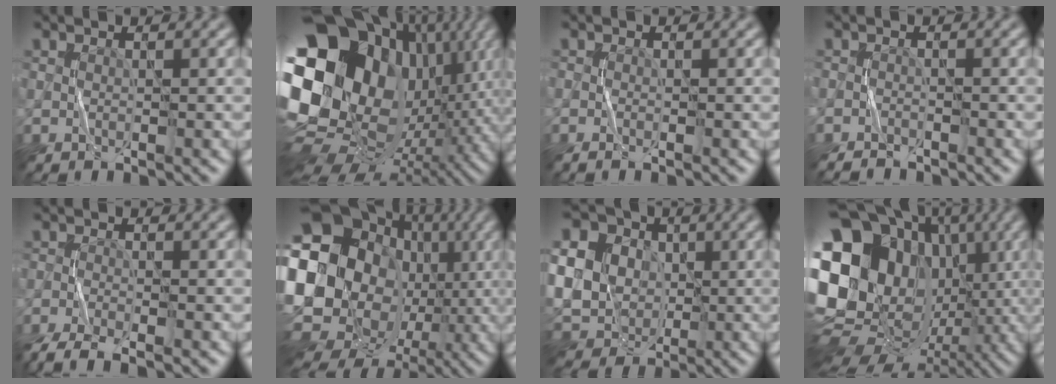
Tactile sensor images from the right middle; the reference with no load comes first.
{"total": 21.7, "force": [2.3, 16.3, 14.2], "torque": [-0.289, -0.020, 0.027]}
{"total": 0.8, "force": [-0.5, 0.2, 0.5], "torque": [-0.011, -0.001, -0.011]}
{"total": 1.8, "force": [-1.7, 0.5, 0.3], "torque": [-0.005, 0.000, -0.034]}
{"total": 4.3, "force": [-3.5, 0.9, 2.4], "torque": [-0.049, -0.012, -0.076]}
{"total": 22.2, "force": [-1.4, 18.4, 12.3], "torque": [-0.219, 0.024, -0.060]}
{"total": 17.1, "force": [2.1, 14.7, 8.5], "torque": [-0.228, 0.023, 0.020]}
{"total": 22.9, "force": [1.8, 19.2, 12.3], "torque": [-0.249, 0.030, -0.005]}